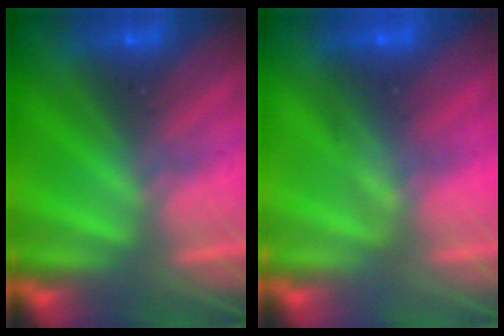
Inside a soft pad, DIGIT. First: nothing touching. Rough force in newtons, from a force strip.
{"total": 1.7}